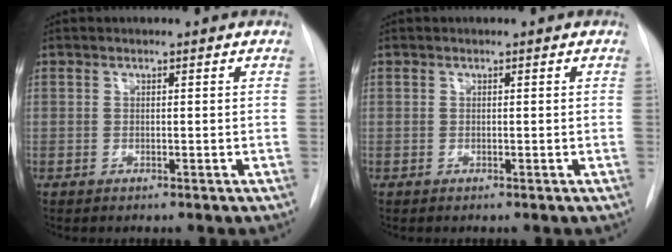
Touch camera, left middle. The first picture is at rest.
{"total": 0.0}